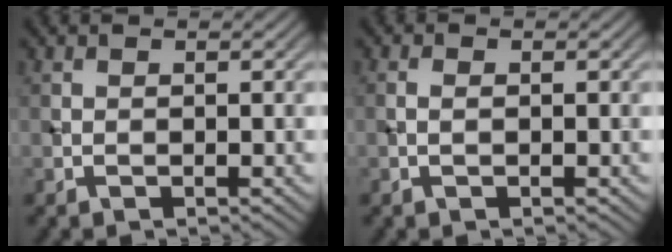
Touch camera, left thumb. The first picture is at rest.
{"total": 1.0, "force": [-0.3, 0.5, 0.8], "torque": [-0.018, 0.001, -0.008]}